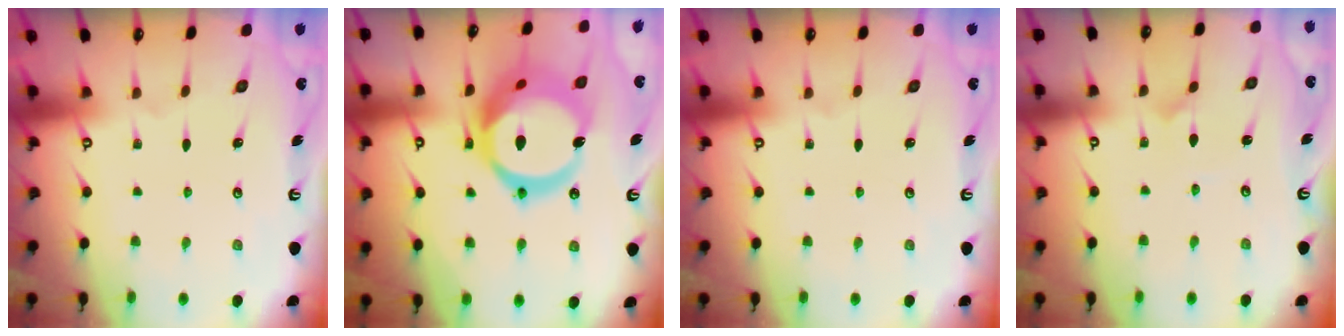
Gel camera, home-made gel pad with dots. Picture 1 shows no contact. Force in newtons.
{"total": 24.0, "press": 23.9, "slide": 2.6}
{"total": 0.0}
{"total": 1.7, "press": 1.7, "slide": 0.1}